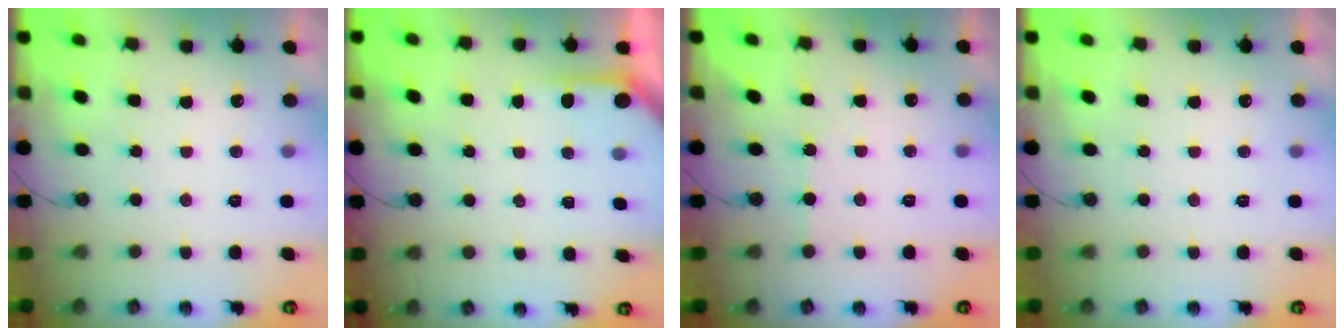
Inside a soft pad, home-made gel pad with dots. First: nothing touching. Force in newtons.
{"total": 2.2, "press": 2.2, "slide": 0.3}
{"total": 1.9, "press": 1.8, "slide": 0.4}
{"total": 0.0}